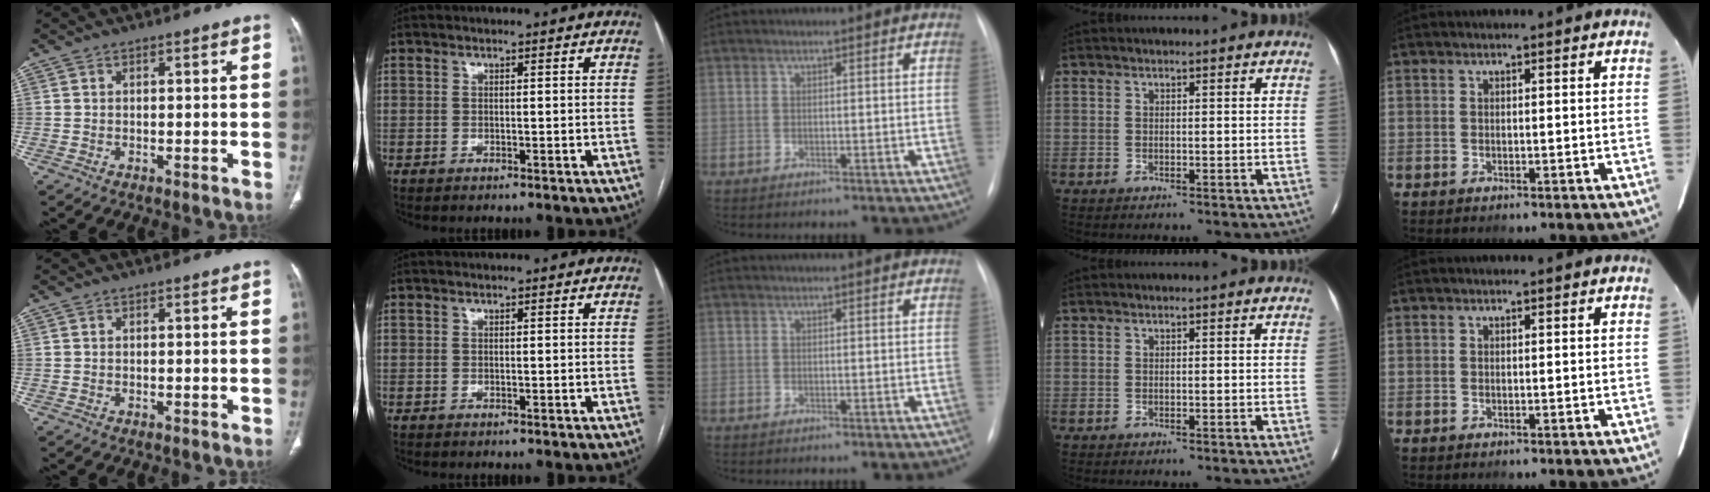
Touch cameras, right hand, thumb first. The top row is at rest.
{}